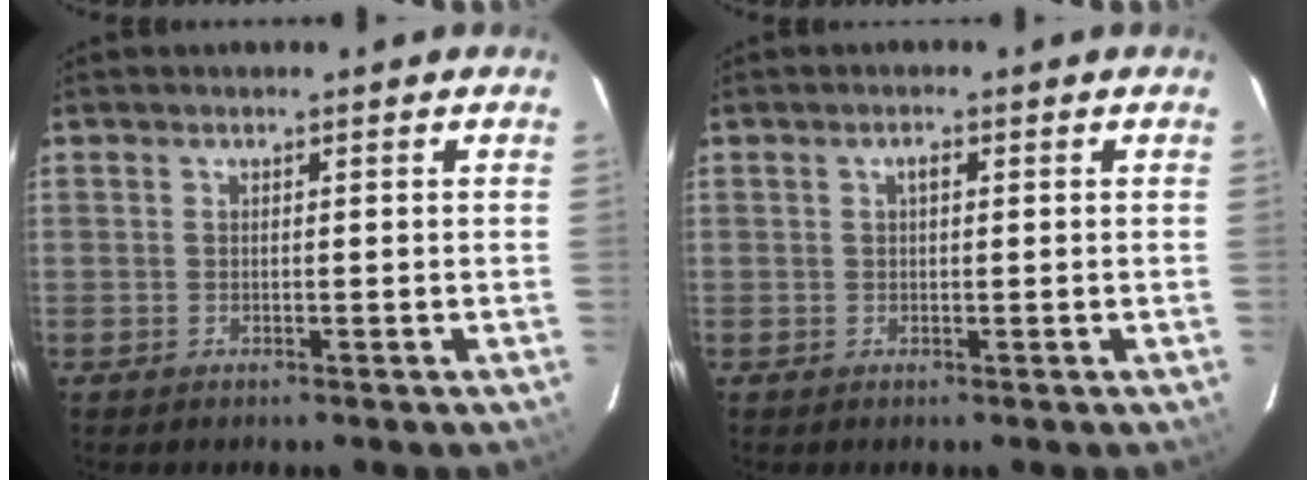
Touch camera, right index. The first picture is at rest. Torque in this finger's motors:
{"motor_torque": [0.12, -0.05, 0.14, 0.03]}